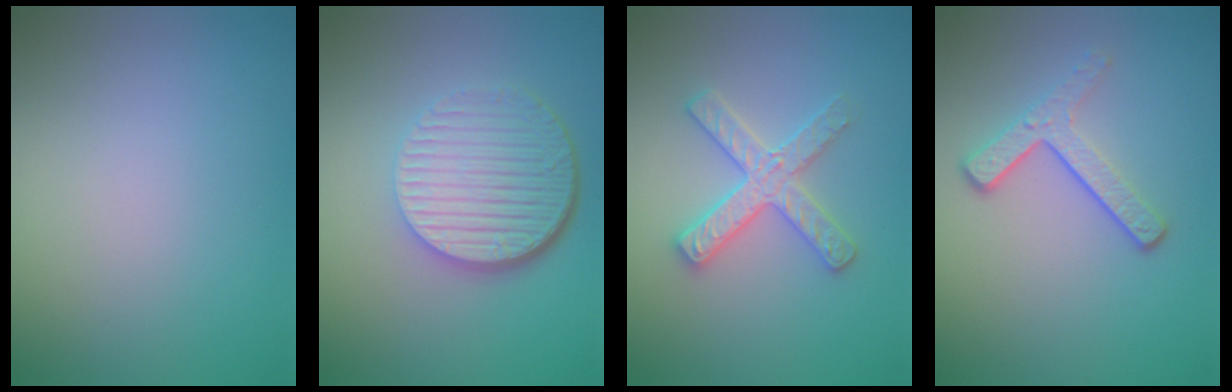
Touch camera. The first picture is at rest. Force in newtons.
{"total": 6.9, "press": 4.5, "slide": 5.3}
{"total": 2.9, "press": 2.9, "slide": 0.5}
{"total": 3.2, "press": 2.3, "slide": 2.2}